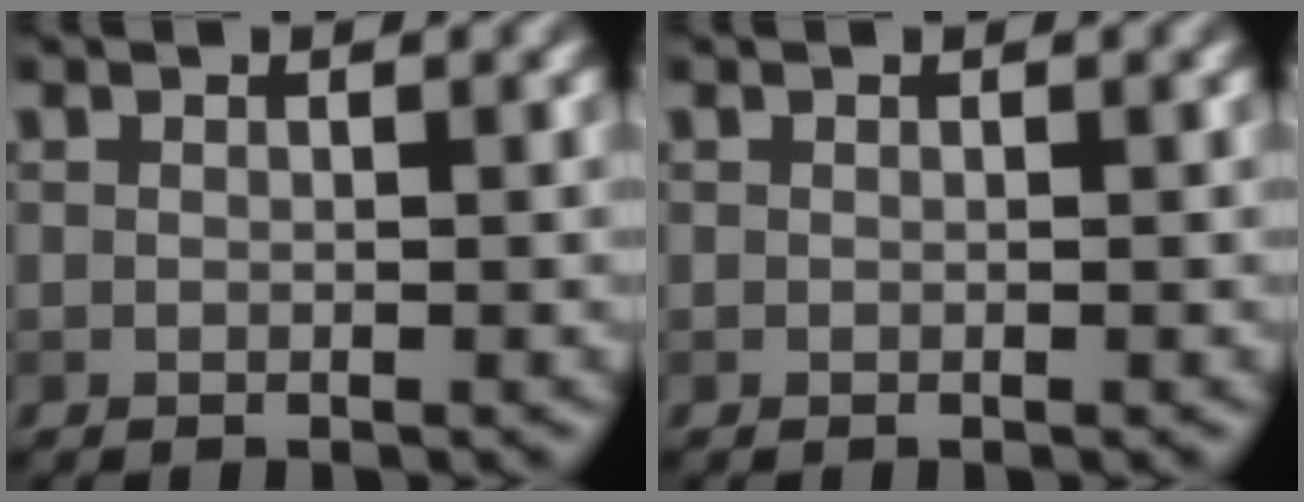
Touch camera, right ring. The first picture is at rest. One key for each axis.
{"total": 0.0}